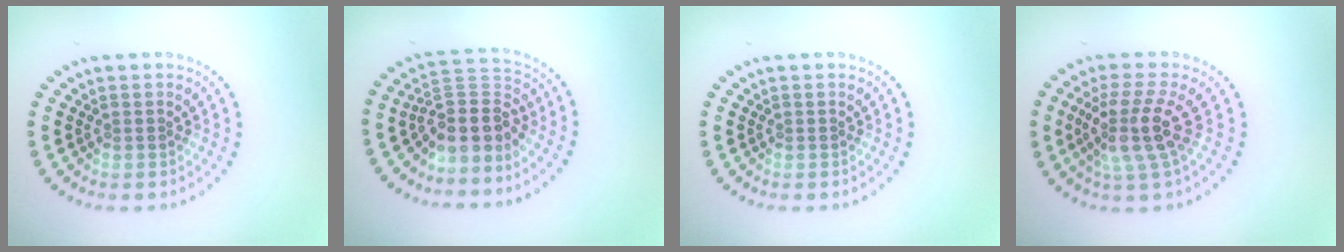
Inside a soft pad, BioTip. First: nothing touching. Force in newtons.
{"total": 4.3, "press": 3.4, "slide": 2.5}
{"total": 0.0}
{"total": 4.1, "press": 3.1, "slide": 2.7}